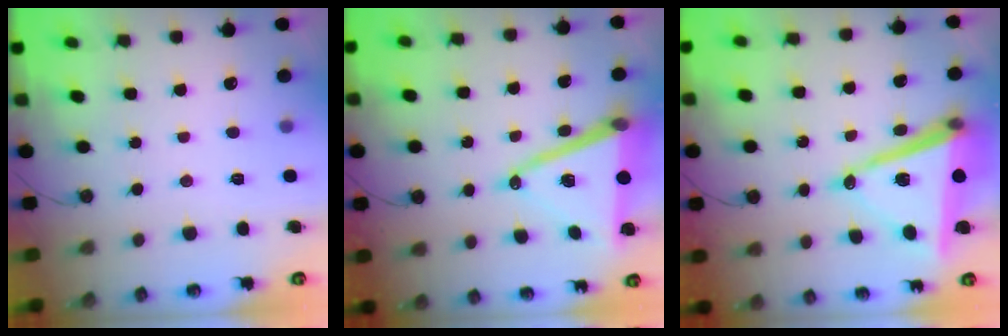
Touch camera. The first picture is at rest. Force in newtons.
{"total": 15.0, "press": 14.5, "slide": 3.9}
{"total": 14.4, "press": 13.8, "slide": 3.9}